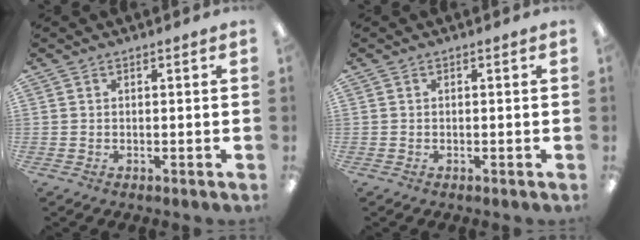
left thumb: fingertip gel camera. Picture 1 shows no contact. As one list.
[{"total": 0.0}]